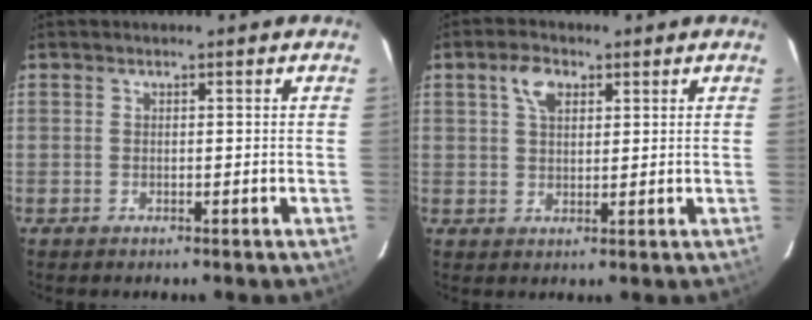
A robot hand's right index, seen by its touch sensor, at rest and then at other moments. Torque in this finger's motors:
{"motor_torque": [0.17, 0.02, 0.12, 0.06]}